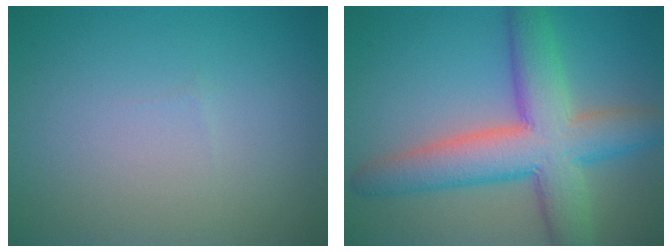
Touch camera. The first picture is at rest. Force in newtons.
{"total": 9.0, "press": 9.0, "slide": 0.6}